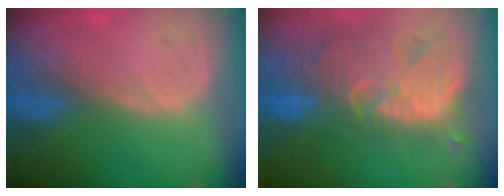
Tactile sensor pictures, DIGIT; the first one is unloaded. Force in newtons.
{"total": 13.4, "press": 11.5, "slide": 6.9}